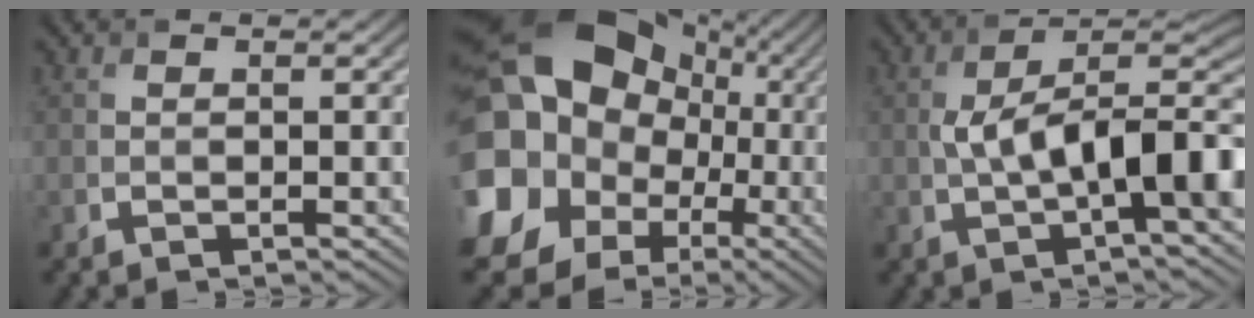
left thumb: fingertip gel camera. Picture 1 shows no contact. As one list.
[{"total": 24.2, "force": [3.5, 21.6, 10.3], "torque": [-0.279, 0.002, 0.046]}, {"total": 11.6, "force": [-0.8, 4.4, 10.7], "torque": [-0.169, 0.008, -0.019]}]